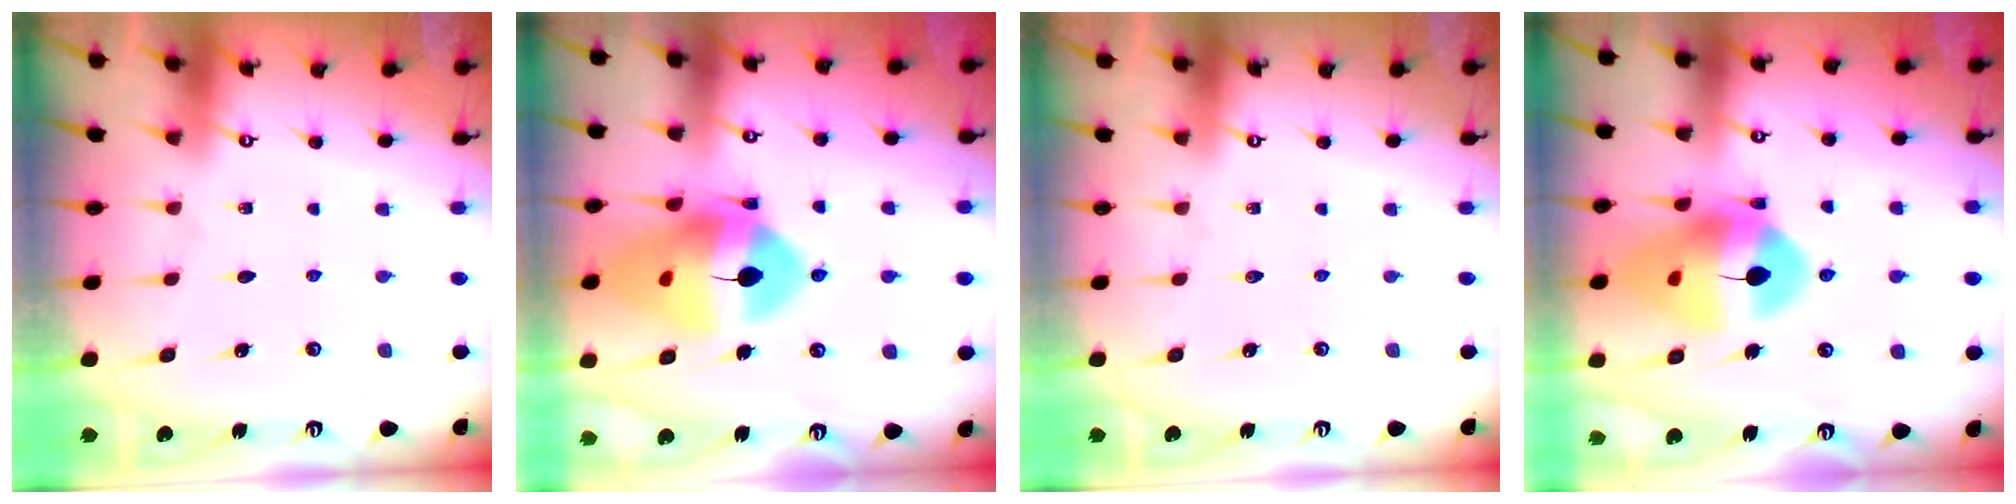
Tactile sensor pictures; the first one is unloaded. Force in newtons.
{"total": 18.3, "press": 18.2, "slide": 2.2}
{"total": 0.0}
{"total": 16.0, "press": 15.9, "slide": 1.5}